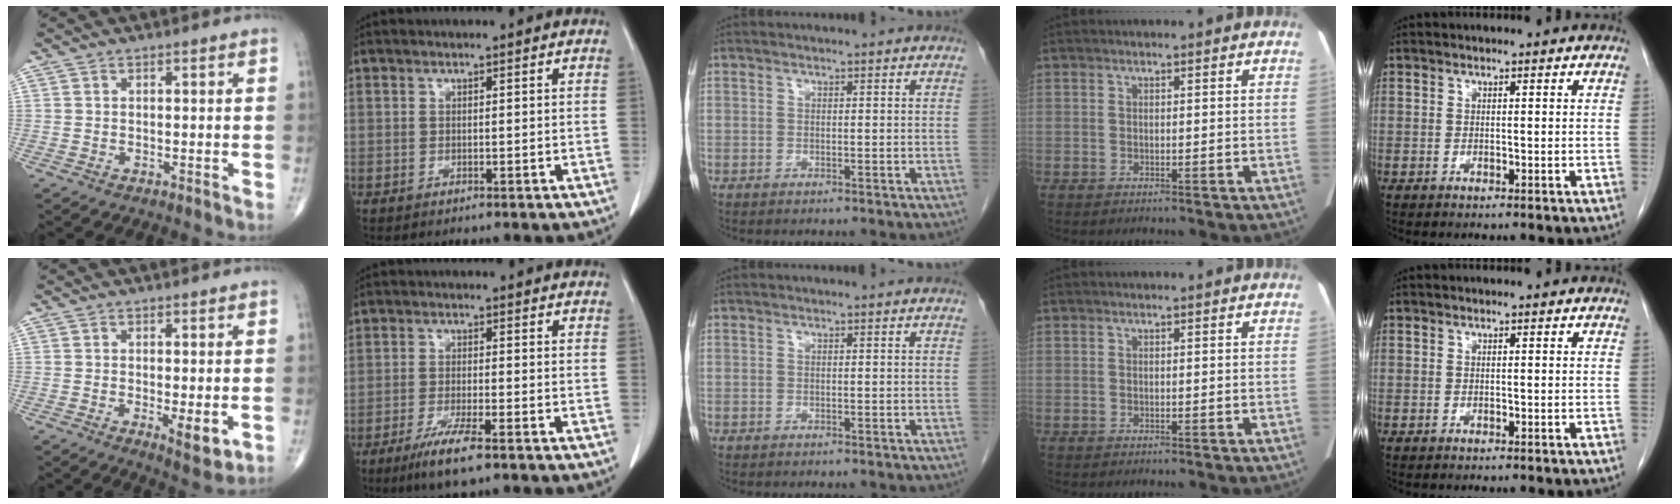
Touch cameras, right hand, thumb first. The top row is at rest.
{"thumb": {"total": 5.0, "force": [-1.0, 1.6, 4.6], "torque": [-0.071, -0.016, -0.013]}, "index": {"total": 6.4, "force": [-4.1, 0.4, 4.9], "torque": [-0.096, -0.015, -0.073]}}